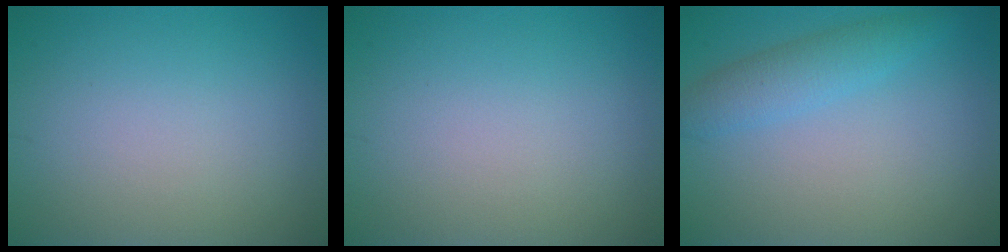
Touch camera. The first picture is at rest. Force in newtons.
{"total": 0.0}
{"total": 2.7, "press": 2.7, "slide": 0.1}